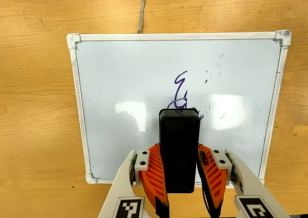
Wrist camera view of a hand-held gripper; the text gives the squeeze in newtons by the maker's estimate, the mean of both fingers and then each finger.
{"total": 6.7, "left": 5.3, "right": 8.1}